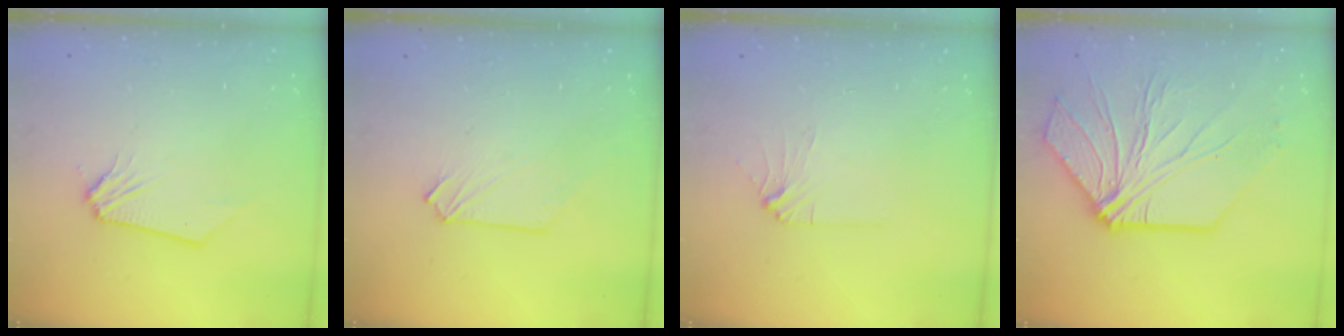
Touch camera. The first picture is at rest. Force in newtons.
{"total": 0.0}
{"total": 2.9, "press": 2.8, "slide": 0.5}
{"total": 11.5, "press": 11.5, "slide": 1.0}